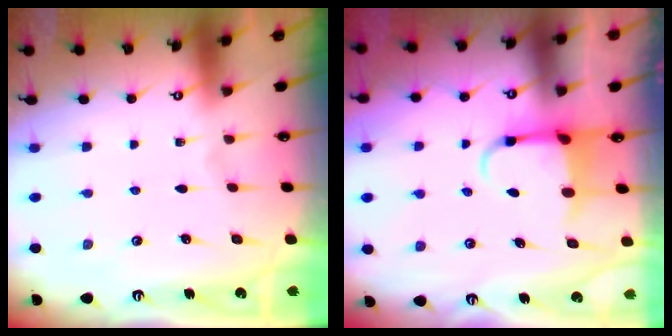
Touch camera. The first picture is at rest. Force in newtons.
{"total": 4.0, "press": 3.9, "slide": 1.0}